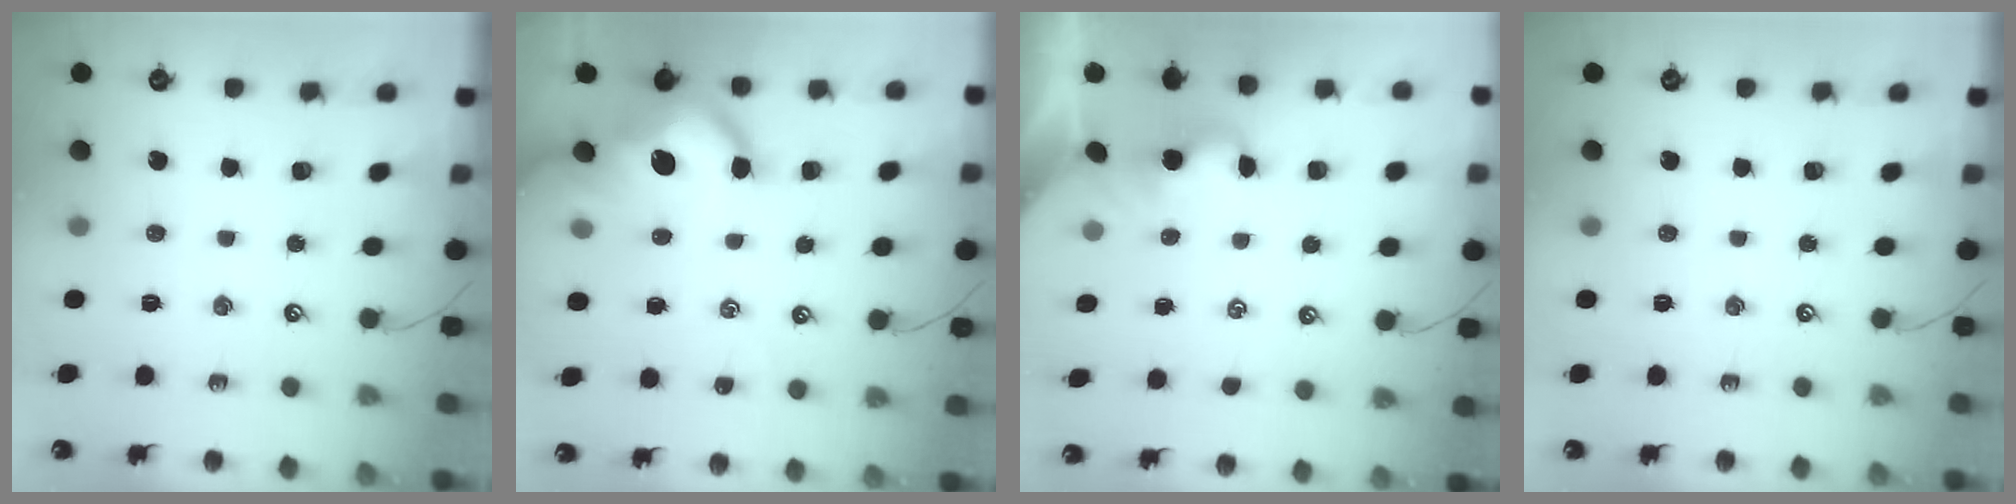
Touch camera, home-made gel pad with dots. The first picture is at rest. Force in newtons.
{"total": 10.9, "press": 10.8, "slide": 1.4}
{"total": 2.4, "press": 2.4, "slide": 0.1}
{"total": 0.0}